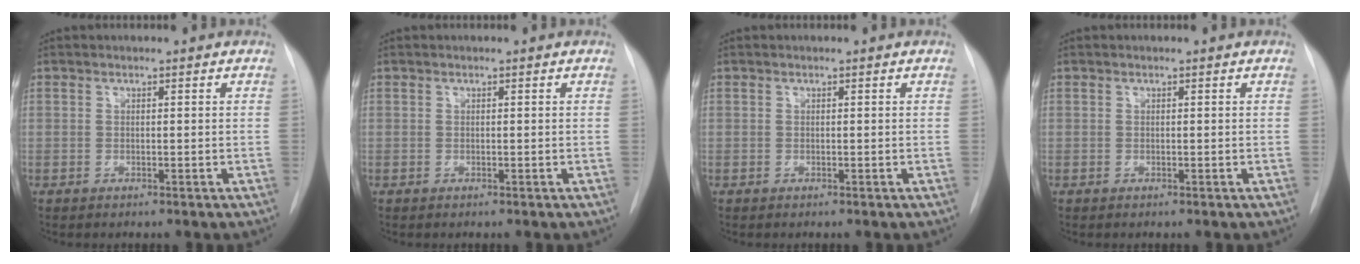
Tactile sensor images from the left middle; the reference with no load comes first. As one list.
[{"total": 0.0}, {"total": 0.0}, {"total": 0.0}]